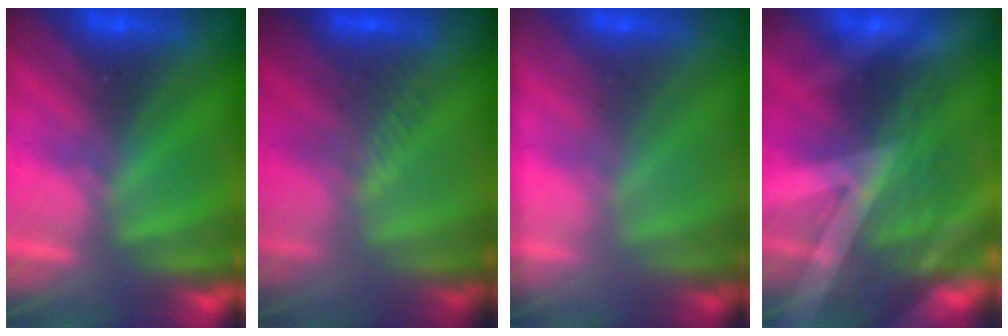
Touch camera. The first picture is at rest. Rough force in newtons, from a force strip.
{"total": 3.0}
{"total": 1.7}
{"total": 2.9}